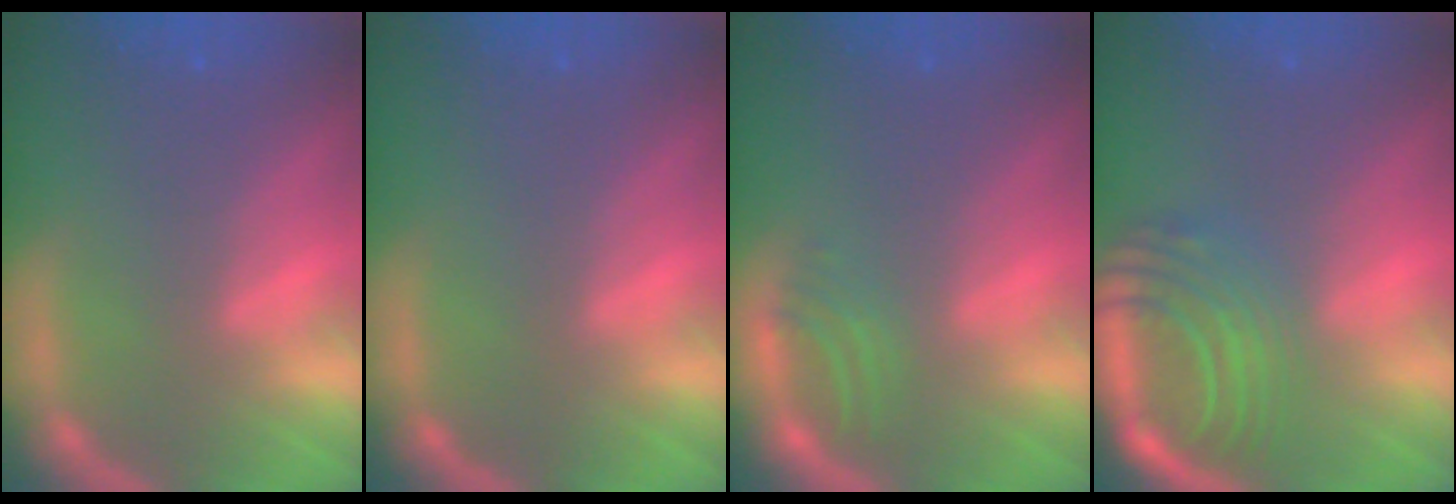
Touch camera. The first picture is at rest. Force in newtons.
{"total": 0.0}
{"total": 2.0}
{"total": 8.5}